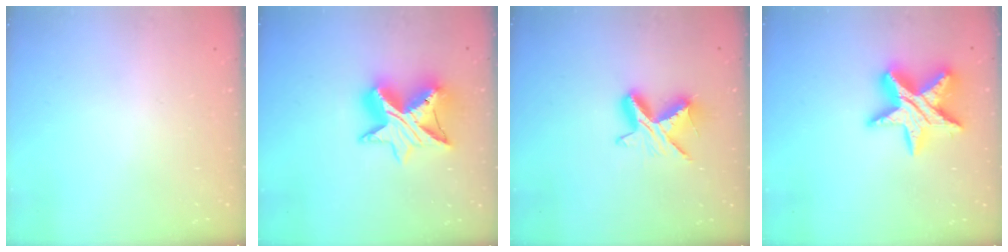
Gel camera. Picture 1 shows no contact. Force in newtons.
{"total": 13.9, "press": 13.8, "slide": 1.1}
{"total": 8.5, "press": 8.4, "slide": 0.2}
{"total": 17.0, "press": 16.9, "slide": 1.2}